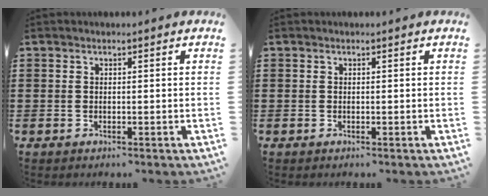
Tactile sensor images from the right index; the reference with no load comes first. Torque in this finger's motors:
{"motor_torque": [1.07, 1.07, 0.00, 0.00]}